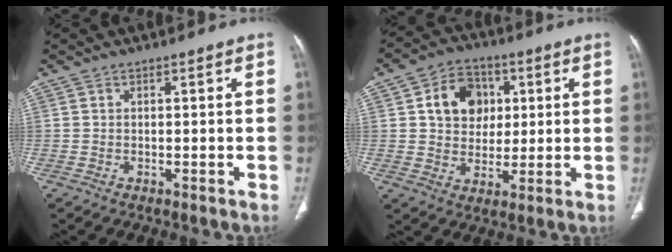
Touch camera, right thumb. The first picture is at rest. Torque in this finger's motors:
{"motor_torque": [0.47, 2.08, 1.07, -0.07, 0.03]}